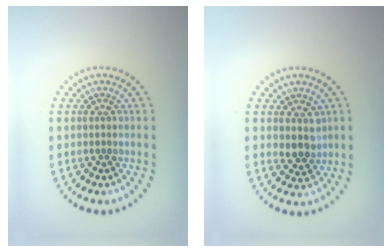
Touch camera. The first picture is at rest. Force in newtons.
{"total": 2.2, "press": 1.9, "slide": 1.1}